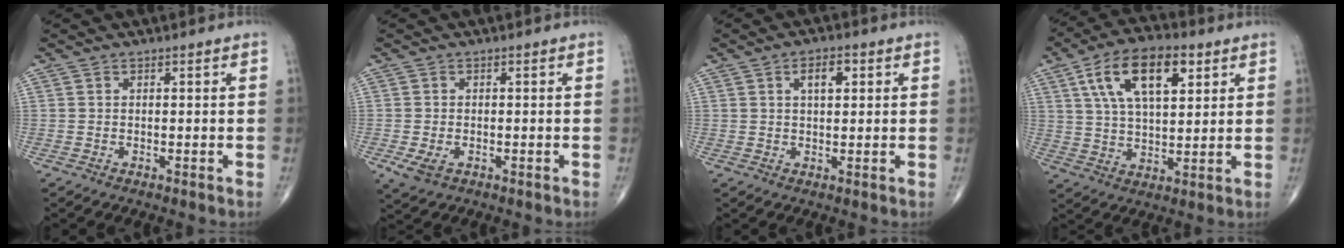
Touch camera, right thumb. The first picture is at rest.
{"total": 3.4, "force": [-1.1, 2.2, 2.4], "torque": [-0.051, -0.002, -0.014]}
{"total": 4.0, "force": [1.4, 1.9, 3.2], "torque": [-0.048, 0.002, 0.022]}
{"total": 14.9, "force": [6.2, 7.2, 11.5], "torque": [-0.187, -0.005, 0.107]}